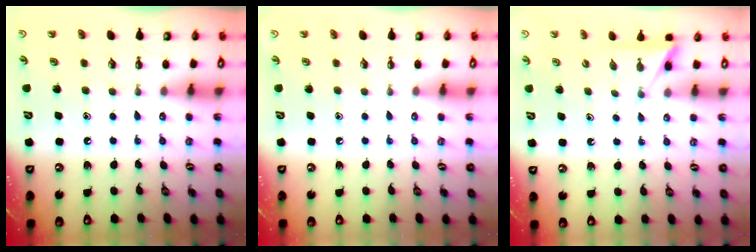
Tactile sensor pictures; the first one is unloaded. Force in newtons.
{"total": 0.0}
{"total": 3.1, "press": 3.0, "slide": 0.3}